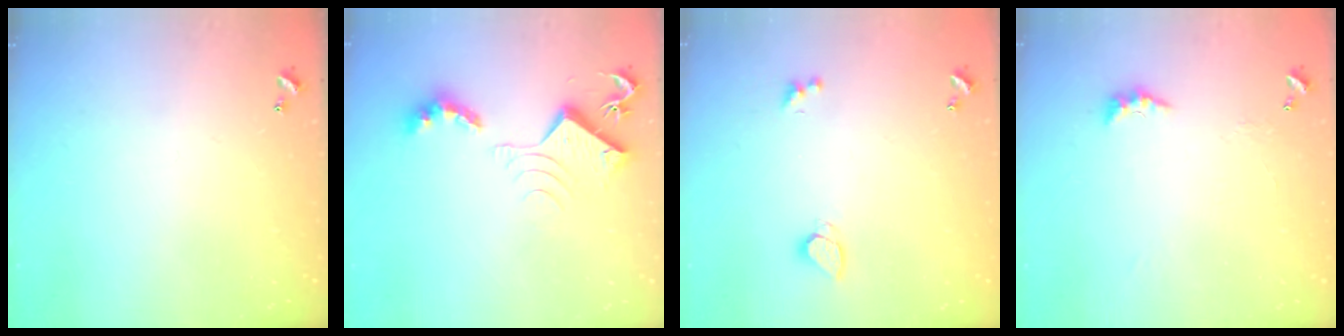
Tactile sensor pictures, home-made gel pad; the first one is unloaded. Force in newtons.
{"total": 10.4, "press": 10.3, "slide": 0.5}
{"total": 1.9, "press": 1.8, "slide": 0.4}
{"total": 3.0, "press": 2.9, "slide": 0.7}